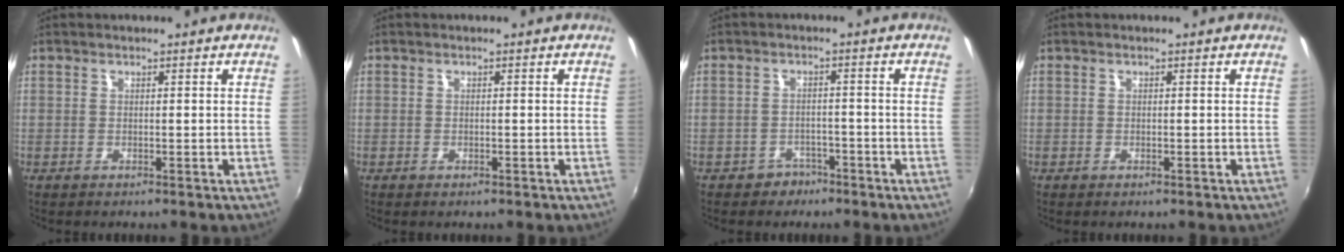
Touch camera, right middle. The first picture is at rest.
{"total": 0.5, "force": [-0.4, 0.3, 0.1], "torque": [-0.003, -0.004, -0.008]}
{"total": 3.5, "force": [-2.5, 2.5, 0.1], "torque": [-0.009, 0.010, -0.035]}
{"total": 0.0}